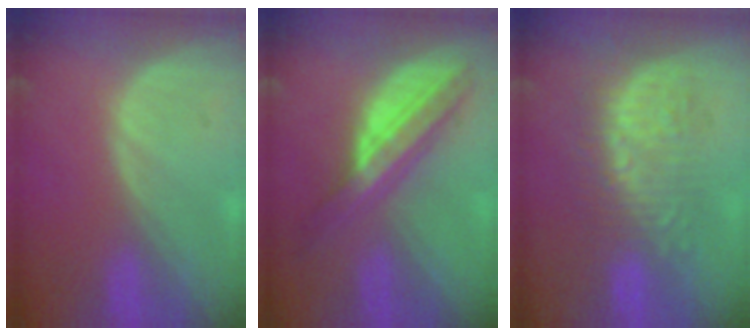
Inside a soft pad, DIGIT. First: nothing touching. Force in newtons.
{"total": 8.1, "press": 8.0, "slide": 0.5}
{"total": 9.1, "press": 8.4, "slide": 3.5}